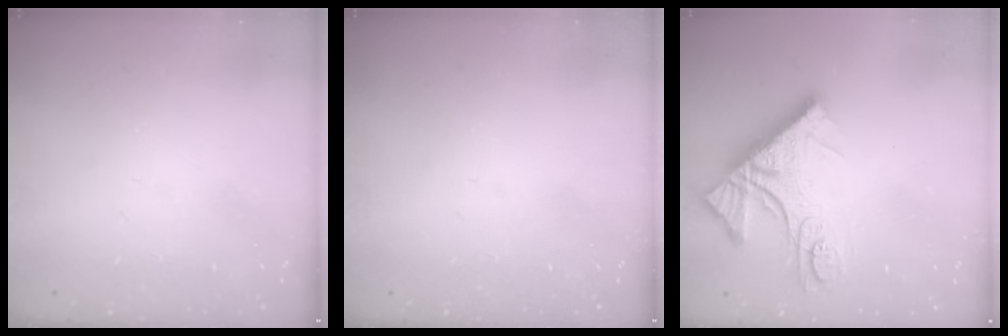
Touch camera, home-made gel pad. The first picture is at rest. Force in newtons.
{"total": 0.0}
{"total": 14.0, "press": 13.9, "slide": 1.3}